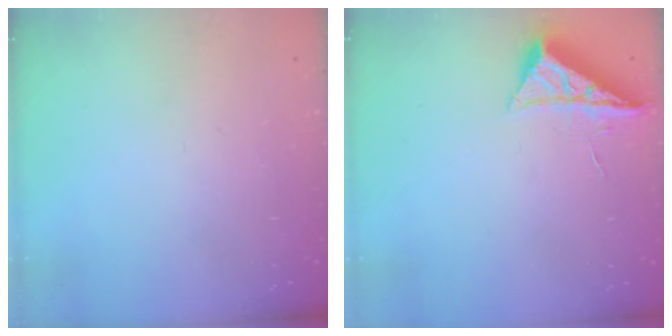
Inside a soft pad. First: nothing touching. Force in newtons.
{"total": 6.1, "press": 6.1, "slide": 0.7}